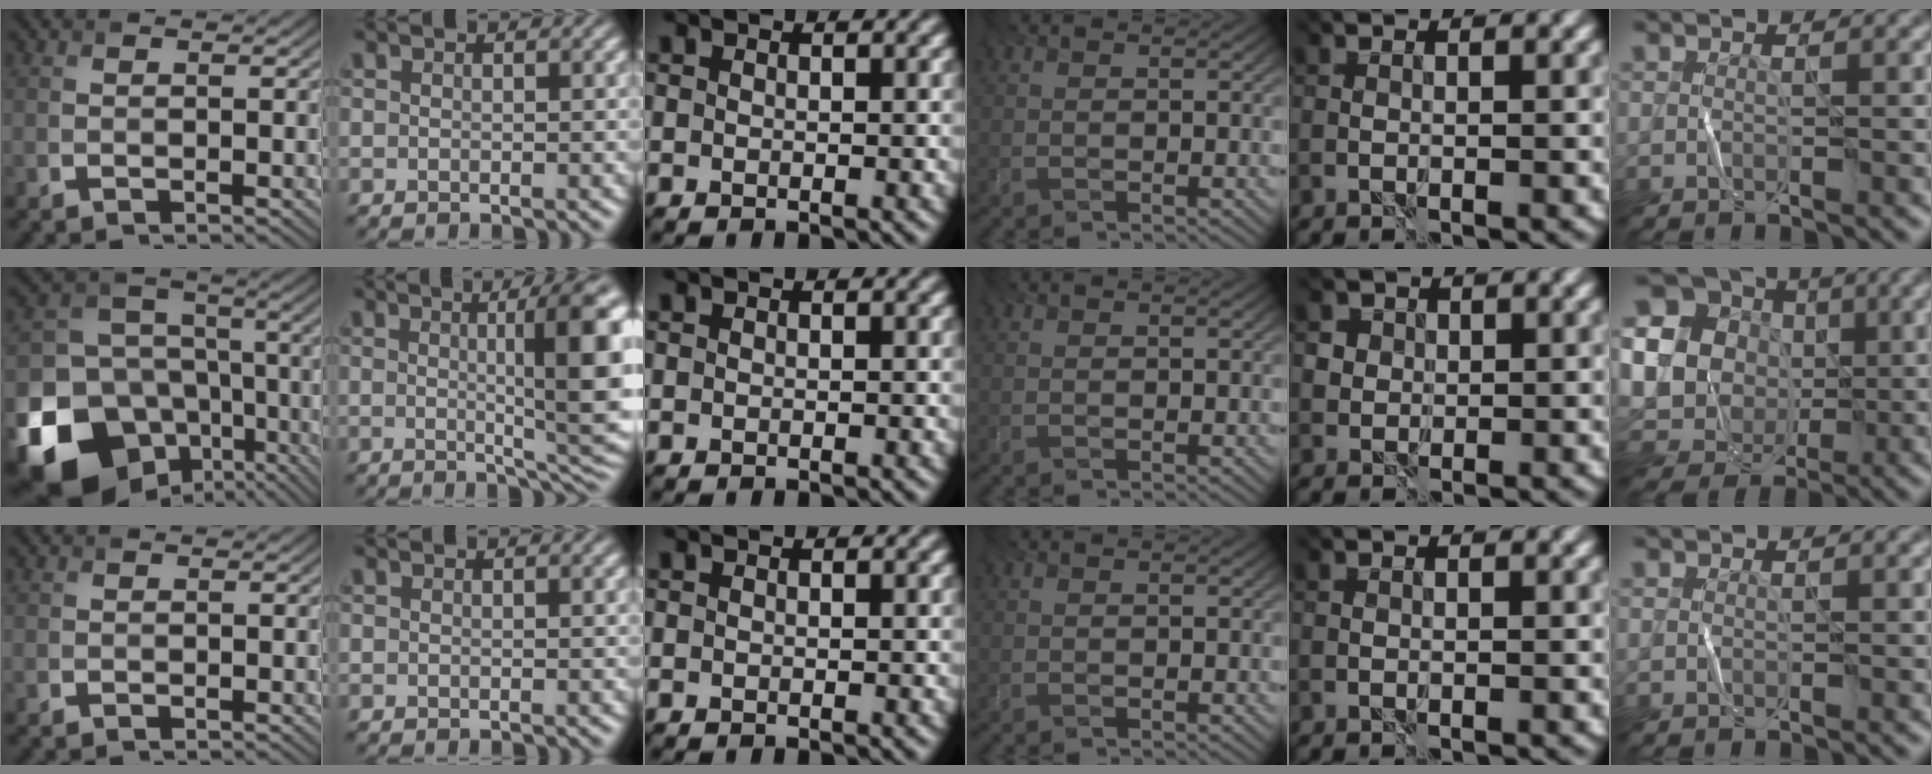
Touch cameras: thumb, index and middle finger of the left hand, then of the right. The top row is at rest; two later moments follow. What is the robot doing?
{"motion": "fold", "object": "bandana"}